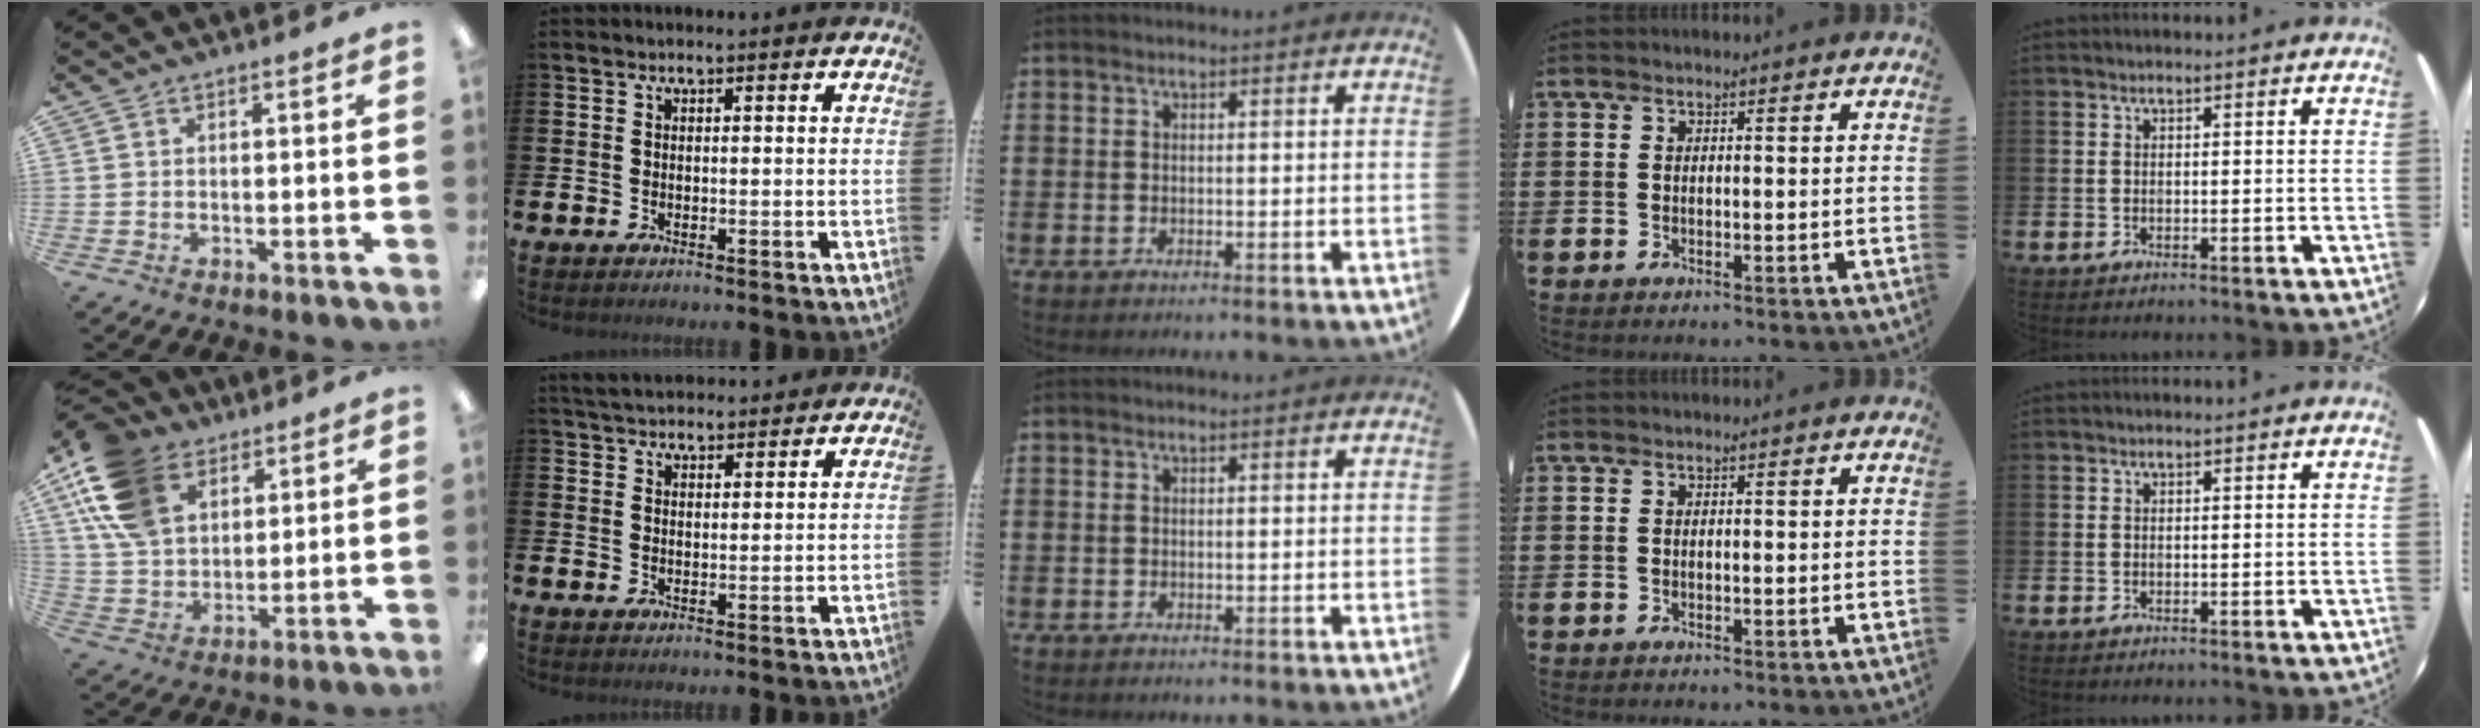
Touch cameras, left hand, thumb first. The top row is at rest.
{"thumb": {"total": 18.1, "force": [9.3, 12.0, 9.8], "torque": [-0.219, -0.019, 0.178]}, "index": {"total": 4.2, "force": [4.1, 0.9, 0.4], "torque": [-0.013, -0.017, 0.075]}}